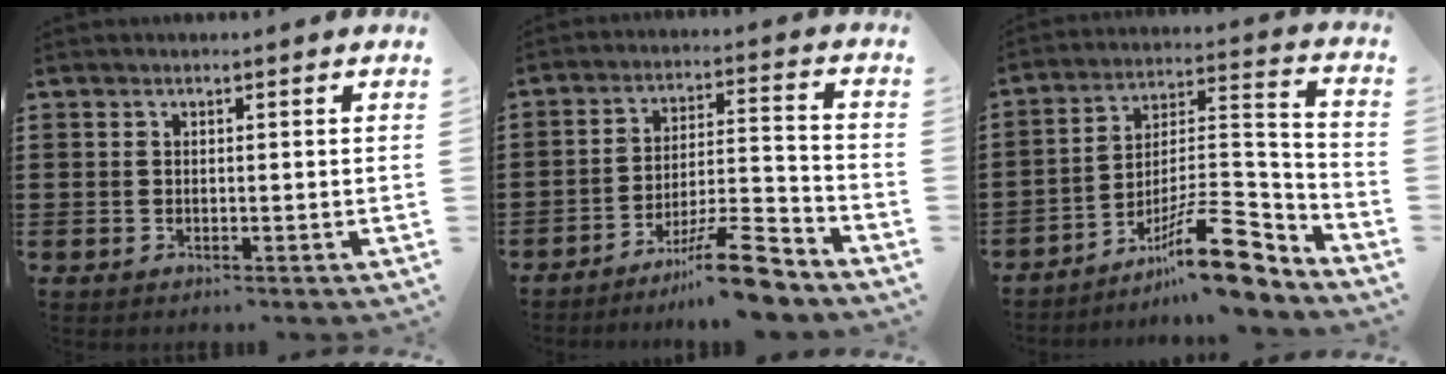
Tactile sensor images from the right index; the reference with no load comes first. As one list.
[{"total": 11.3, "force": [-8.8, 1.3, 7.0], "torque": [-0.098, 0.032, -0.158]}, {"total": 14.8, "force": [-9.9, 3.8, 10.2], "torque": [-0.144, 0.036, -0.170]}]